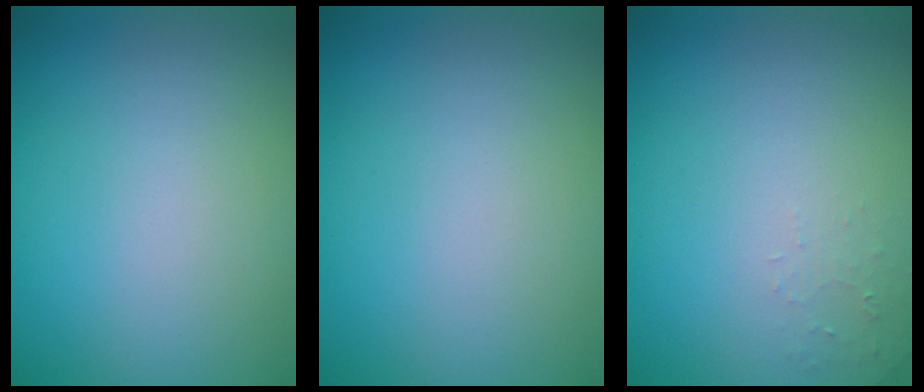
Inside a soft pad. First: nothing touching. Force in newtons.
{"total": 0.0}
{"total": 0.9, "press": 0.9, "slide": 0.2}